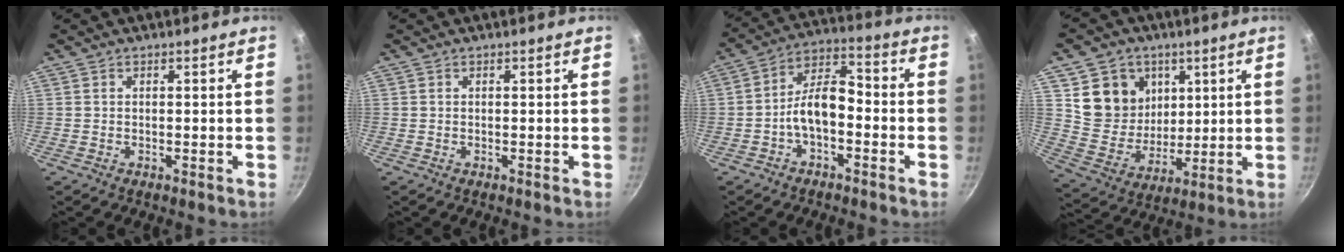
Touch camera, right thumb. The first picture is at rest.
{"total": 0.0}
{"total": 8.9, "force": [-3.0, 4.7, 6.9], "torque": [-0.106, 0.052, -0.061]}
{"total": 13.1, "force": [5.0, 11.3, 4.3], "torque": [-0.030, -0.033, 0.100]}